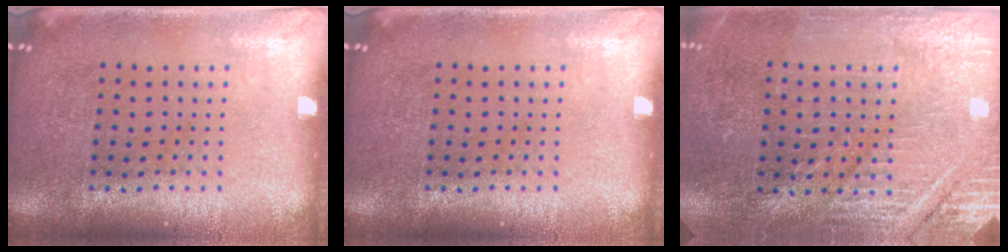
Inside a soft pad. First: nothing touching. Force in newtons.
{"total": 0.0}
{"total": 3.0, "press": 3.0, "slide": 0.3}